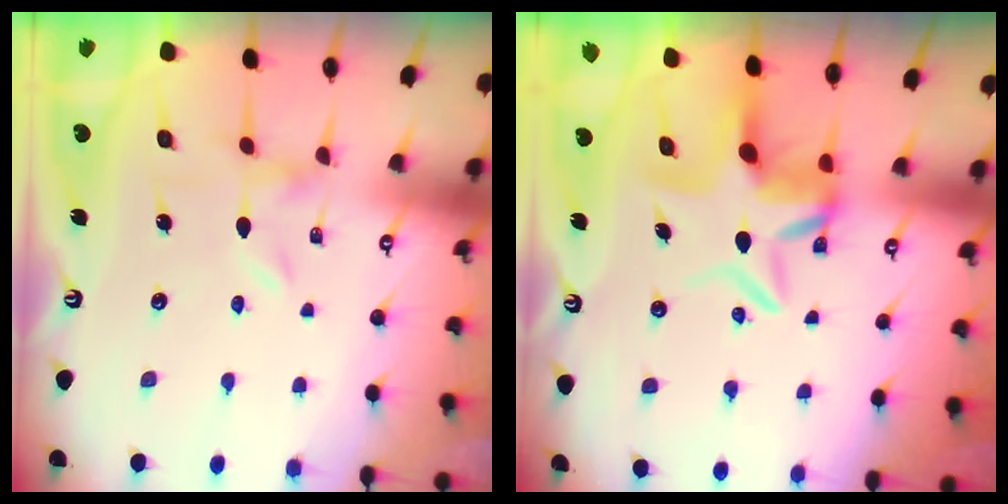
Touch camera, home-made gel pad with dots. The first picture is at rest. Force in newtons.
{"total": 7.5, "press": 7.5, "slide": 0.9}